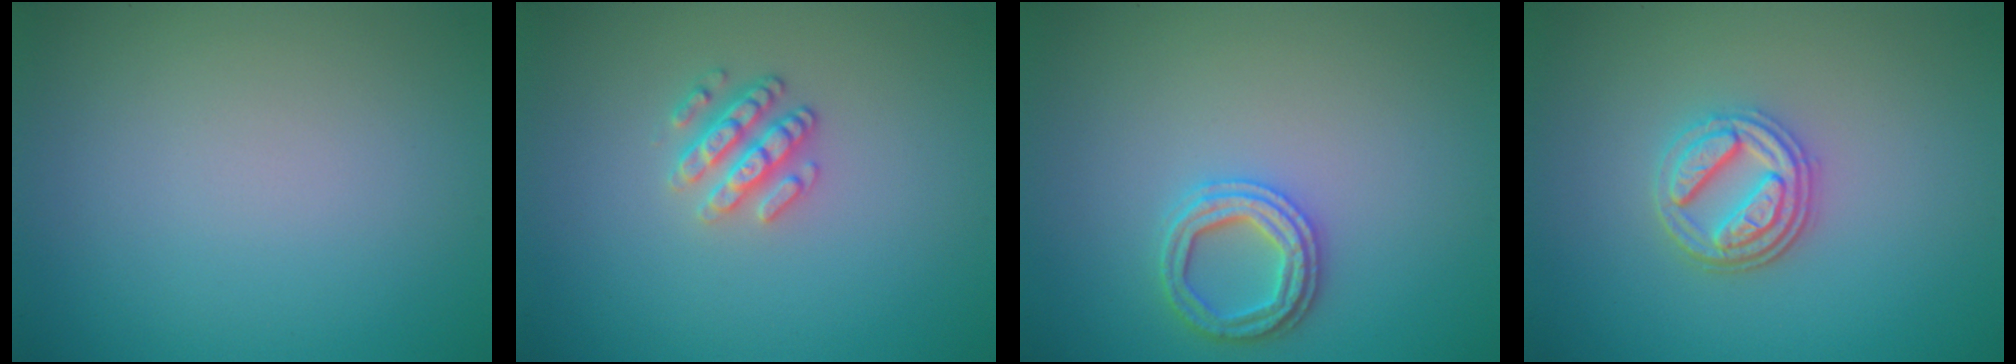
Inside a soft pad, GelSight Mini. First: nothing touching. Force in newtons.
{"total": 2.5, "press": 2.3, "slide": 0.9}
{"total": 2.7, "press": 2.7, "slide": 0.5}
{"total": 3.5, "press": 3.0, "slide": 1.8}